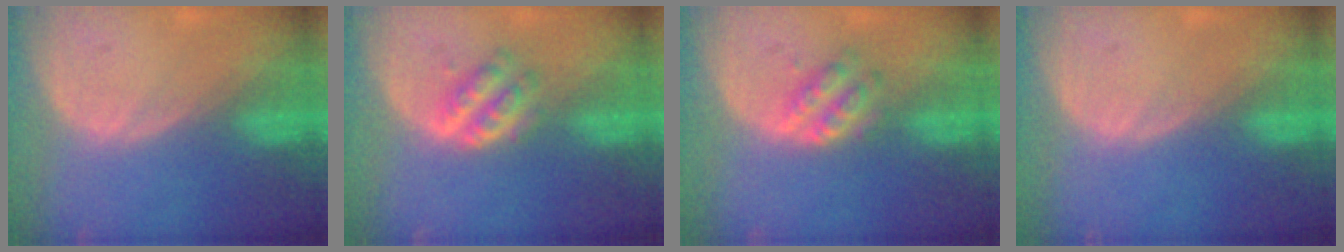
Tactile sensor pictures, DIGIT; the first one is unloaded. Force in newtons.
{"total": 4.8, "press": 4.4, "slide": 2.1}
{"total": 4.9, "press": 4.3, "slide": 2.3}
{"total": 0.0}